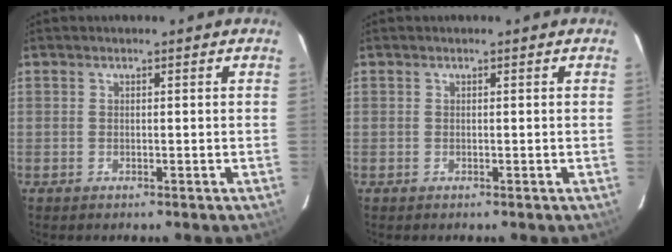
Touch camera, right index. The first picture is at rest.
{"total": 0.0}